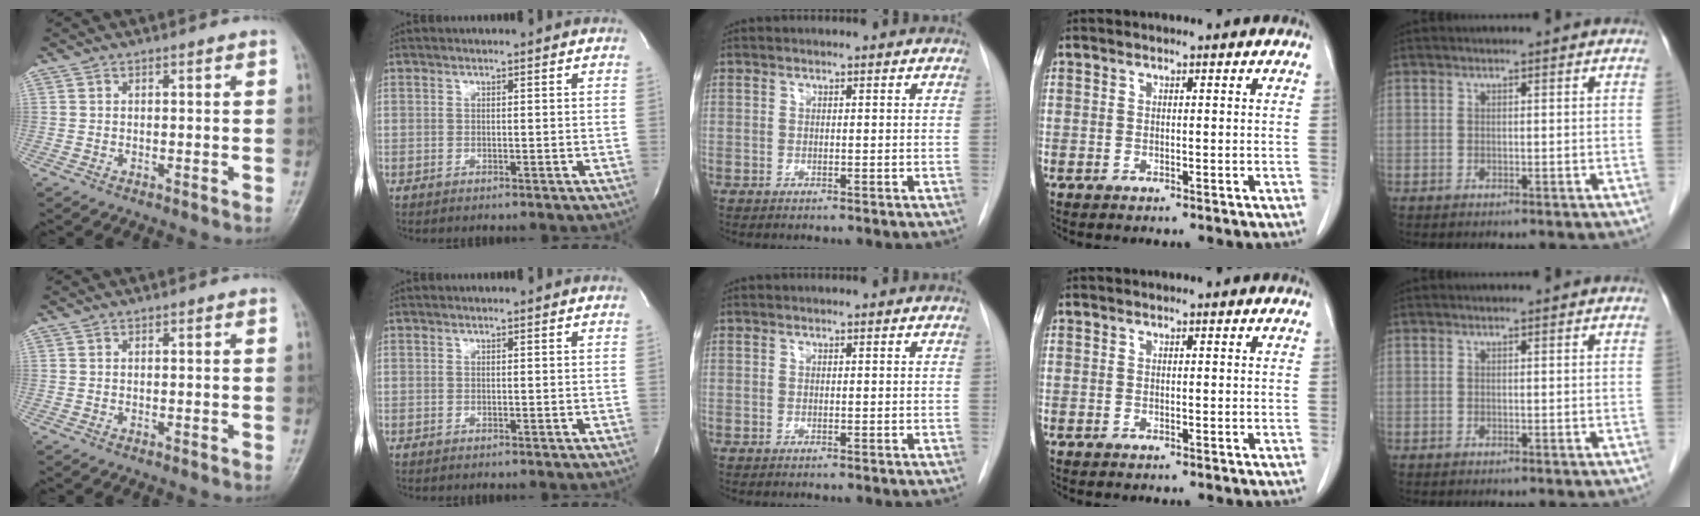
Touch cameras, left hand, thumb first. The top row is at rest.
{}